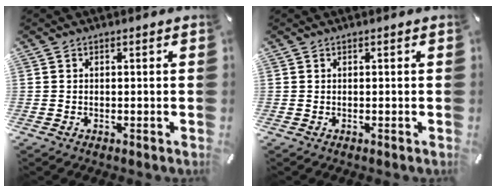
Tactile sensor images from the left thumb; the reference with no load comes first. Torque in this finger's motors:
{"motor_torque": [-0.01, 0.00, 0.00, 0.00, 0.00]}